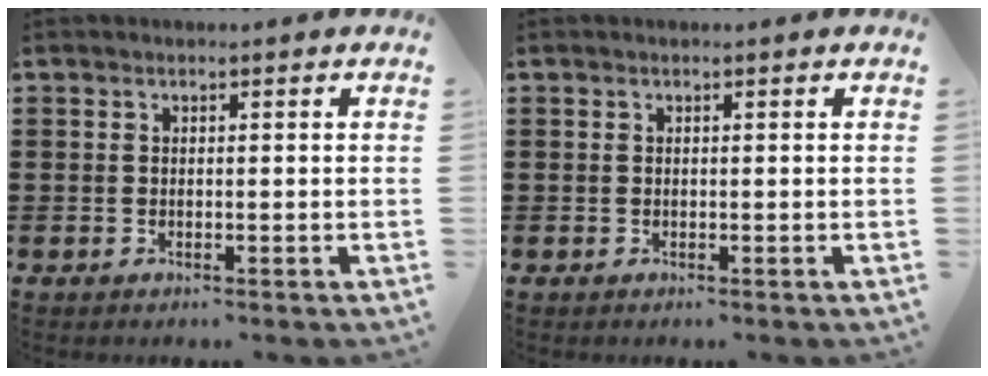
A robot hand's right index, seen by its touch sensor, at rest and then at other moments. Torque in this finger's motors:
{"motor_torque": [0.18, 0.18, 0.00, 0.00]}